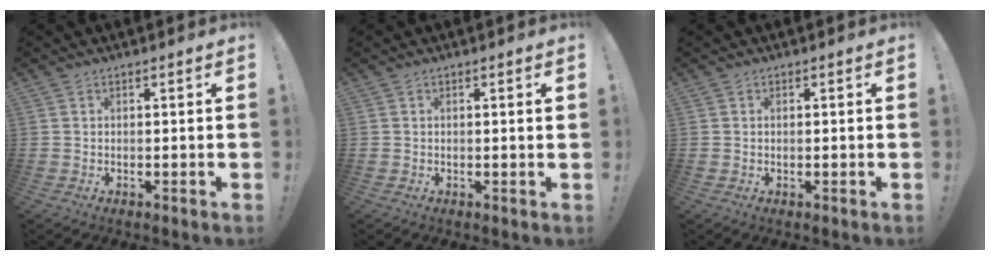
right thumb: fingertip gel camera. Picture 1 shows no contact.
{"total": 1.1, "force": [0.4, -0.1, 1.0], "torque": [-0.013, -0.002, 0.004]}
{"total": 0.0}